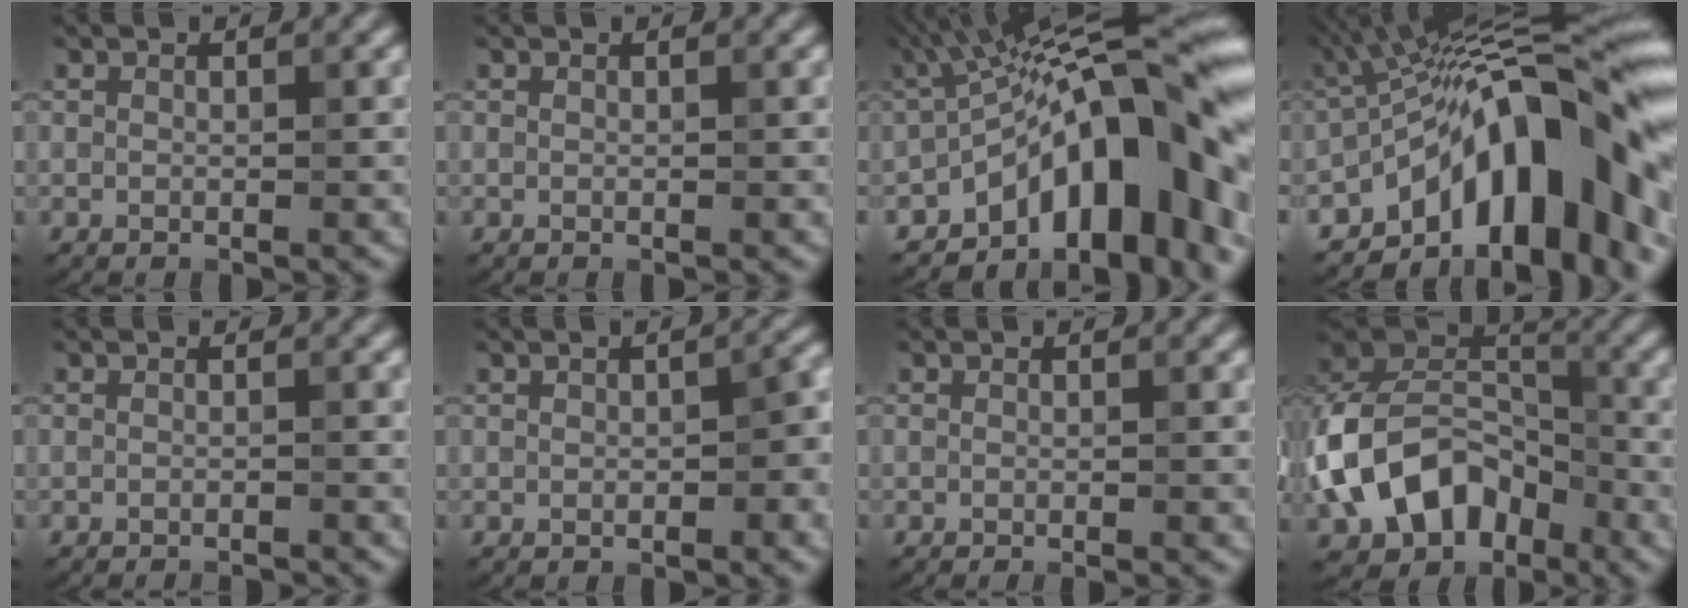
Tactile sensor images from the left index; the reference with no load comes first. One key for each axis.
{"total": 0.0}
{"total": 16.9, "fx": -5.0, "fy": 7.3, "fz": 14.4, "tx": -0.148, "ty": 0.045, "tz": -0.090}
{"total": 15.7, "fx": -5.7, "fy": 6.6, "fz": 13.0, "tx": -0.145, "ty": 0.026, "tz": -0.105}
{"total": 2.0, "fx": -1.9, "fy": 0.3, "fz": 0.7, "tx": -0.001, "ty": -0.003, "tz": -0.027}
{"total": 2.6, "fx": -0.4, "fy": 1.5, "fz": 2.1, "tx": -0.025, "ty": 0.001, "tz": -0.005}
{"total": 1.1, "fx": -0.6, "fy": 0.3, "fz": 0.8, "tx": -0.003, "ty": -0.009, "tz": -0.012}
{"total": 12.1, "fx": -4.5, "fy": 8.6, "fz": 7.1, "tx": -0.145, "ty": 0.003, "tz": -0.098}